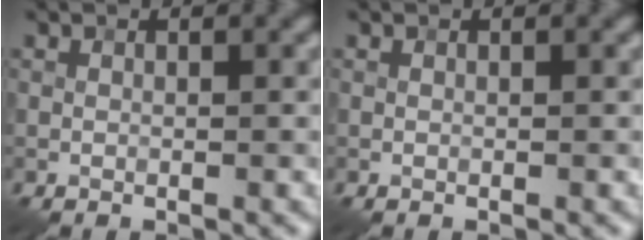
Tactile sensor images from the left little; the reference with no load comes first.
{"total": 0.0}